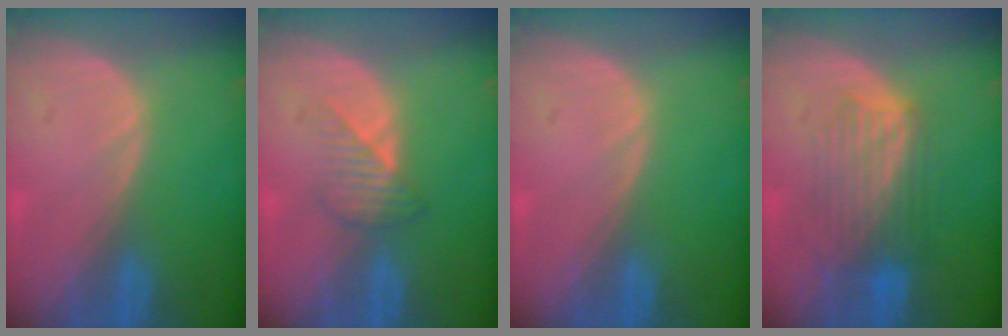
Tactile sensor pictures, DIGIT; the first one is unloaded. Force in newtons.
{"total": 3.5, "press": 3.2, "slide": 1.5}
{"total": 0.0}
{"total": 6.3, "press": 6.3, "slide": 0.5}